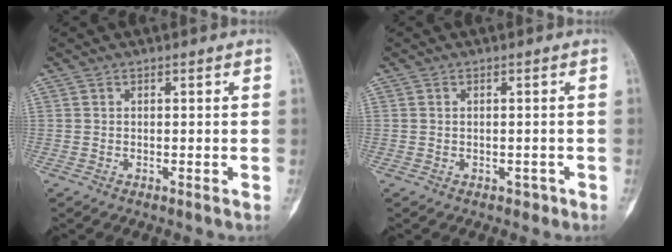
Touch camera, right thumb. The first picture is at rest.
{"total": 1.4, "force": [-0.4, 1.2, 0.6], "torque": [0.002, 0.009, 0.000]}